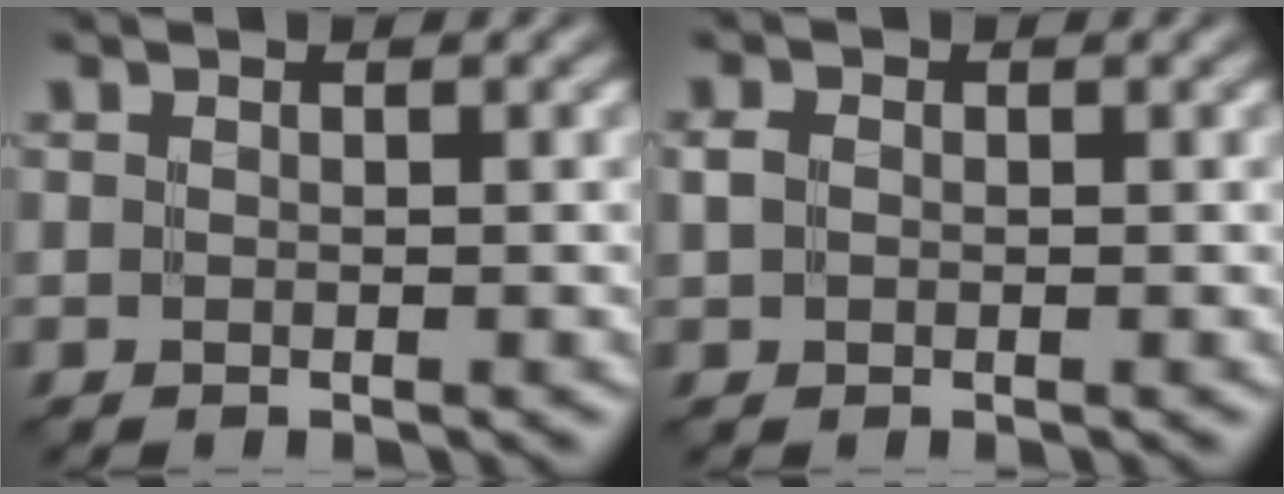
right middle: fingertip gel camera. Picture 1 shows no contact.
{"total": 1.3, "force": [0.1, 1.1, 0.7], "torque": [-0.015, 0.001, 0.000]}